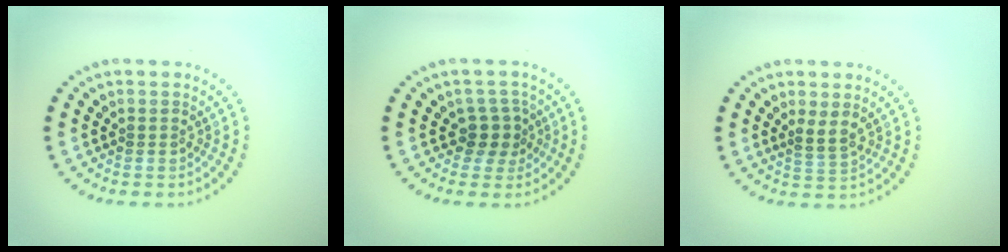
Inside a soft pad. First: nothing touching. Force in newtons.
{"total": 2.2, "press": 1.8, "slide": 1.3}
{"total": 1.6, "press": 1.2, "slide": 1.0}